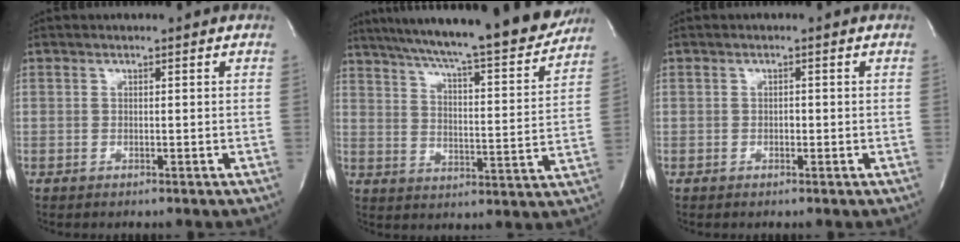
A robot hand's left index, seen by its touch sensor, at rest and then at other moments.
{"total": 23.7, "force": [21.1, 1.5, 10.7], "torque": [-0.177, -0.038, 0.284]}
{"total": 0.7, "force": [-0.2, 0.4, 0.5], "torque": [-0.010, 0.001, -0.004]}